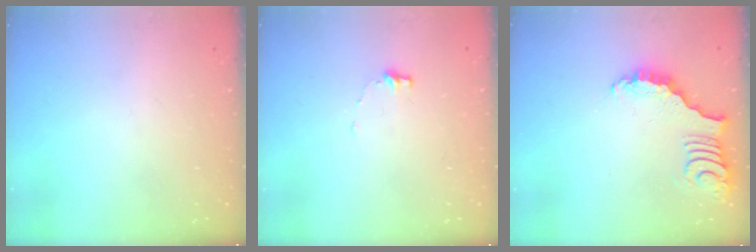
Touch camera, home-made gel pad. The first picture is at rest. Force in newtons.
{"total": 6.2, "press": 6.2, "slide": 0.4}
{"total": 3.6, "press": 3.5, "slide": 0.7}